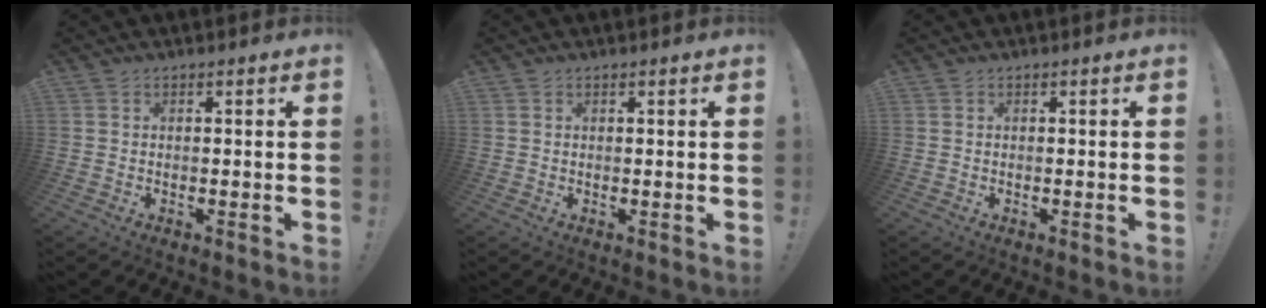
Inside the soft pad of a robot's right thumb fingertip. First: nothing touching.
{"total": 0.8, "force": [0.4, 0.7, 0.0], "torque": [0.001, 0.001, 0.006]}
{"total": 0.0}